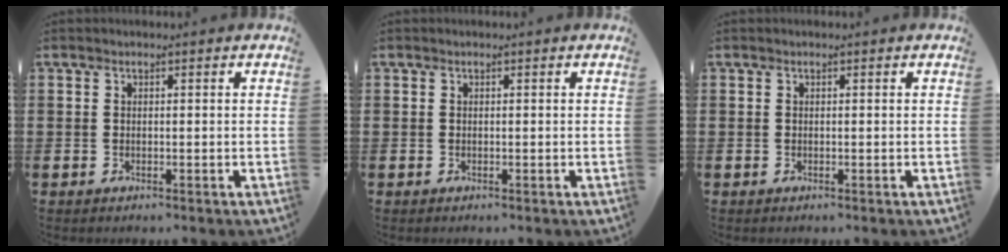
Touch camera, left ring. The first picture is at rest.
{"total": 0.0}
{"total": 0.0}